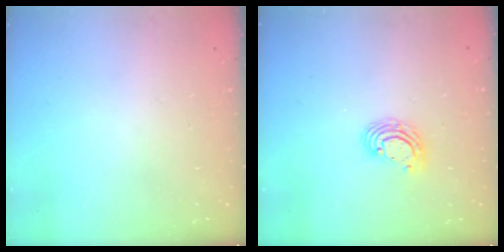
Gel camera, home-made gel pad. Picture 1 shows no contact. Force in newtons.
{"total": 6.0, "press": 6.0, "slide": 0.8}